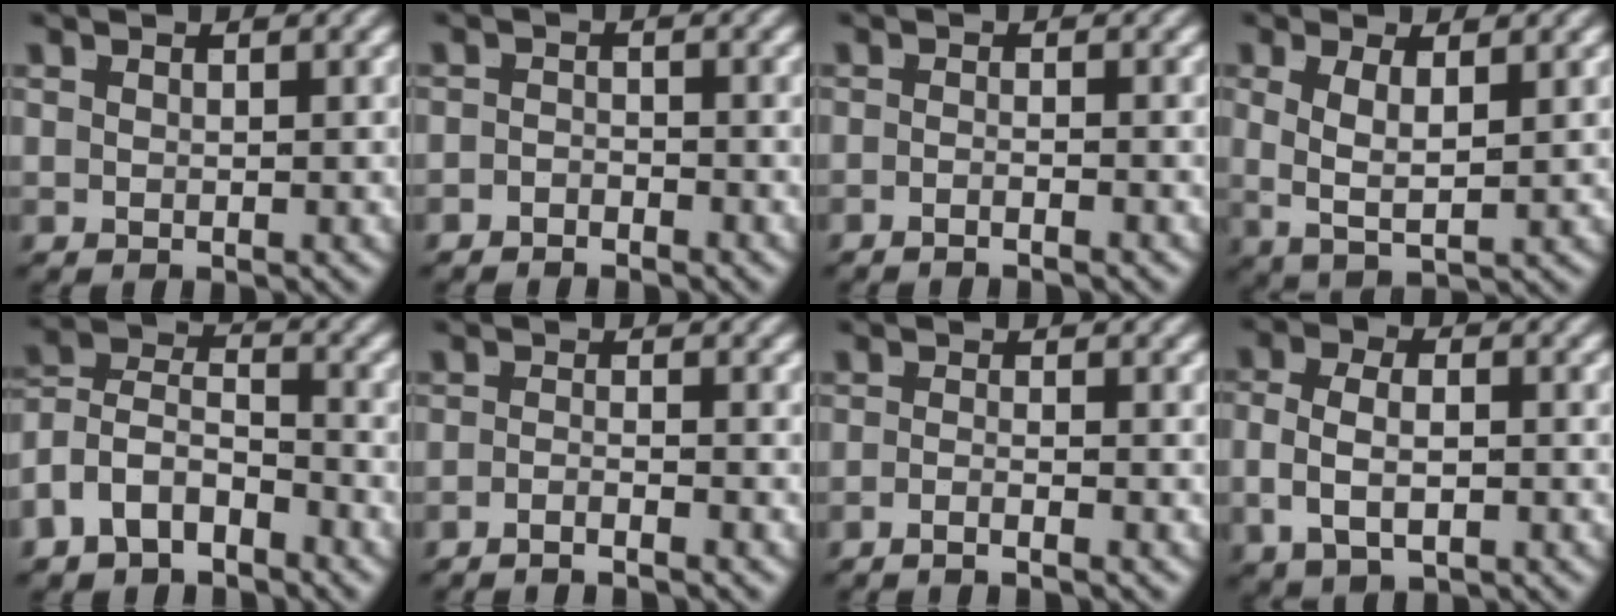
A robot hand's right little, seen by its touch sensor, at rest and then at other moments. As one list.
[{"total": 2.3, "force": [-2.2, 0.2, -0.3], "torque": [0.011, -0.014, -0.033]}, {"total": 1.9, "force": [-1.7, -0.6, 0.5], "torque": [-0.003, -0.002, -0.031]}, {"total": 4.3, "force": [0.4, 2.4, 3.5], "torque": [-0.074, -0.010, 0.012]}, {"total": 8.7, "force": [-2.6, 7.6, 3.5], "torque": [-0.090, -0.027, -0.052]}, {"total": 2.7, "force": [-2.6, -0.4, 0.7], "torque": [-0.009, -0.009, -0.041]}, {"total": 2.4, "force": [-2.1, -0.5, 1.0], "torque": [-0.012, -0.005, -0.036]}, {"total": 4.1, "force": [-0.9, 2.4, 3.2], "torque": [-0.063, -0.009, -0.007]}]